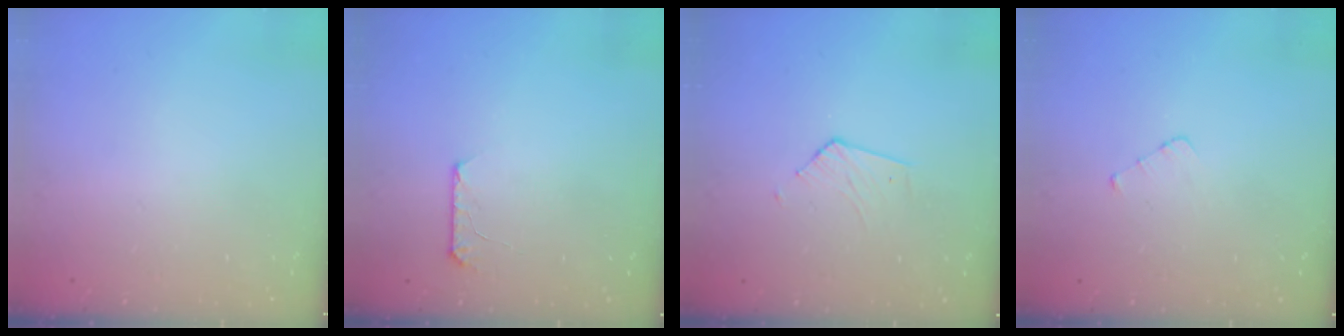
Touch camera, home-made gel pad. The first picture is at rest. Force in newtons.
{"total": 6.3, "press": 6.3, "slide": 0.7}
{"total": 3.1, "press": 3.1, "slide": 0.2}
{"total": 2.7, "press": 2.7, "slide": 0.3}